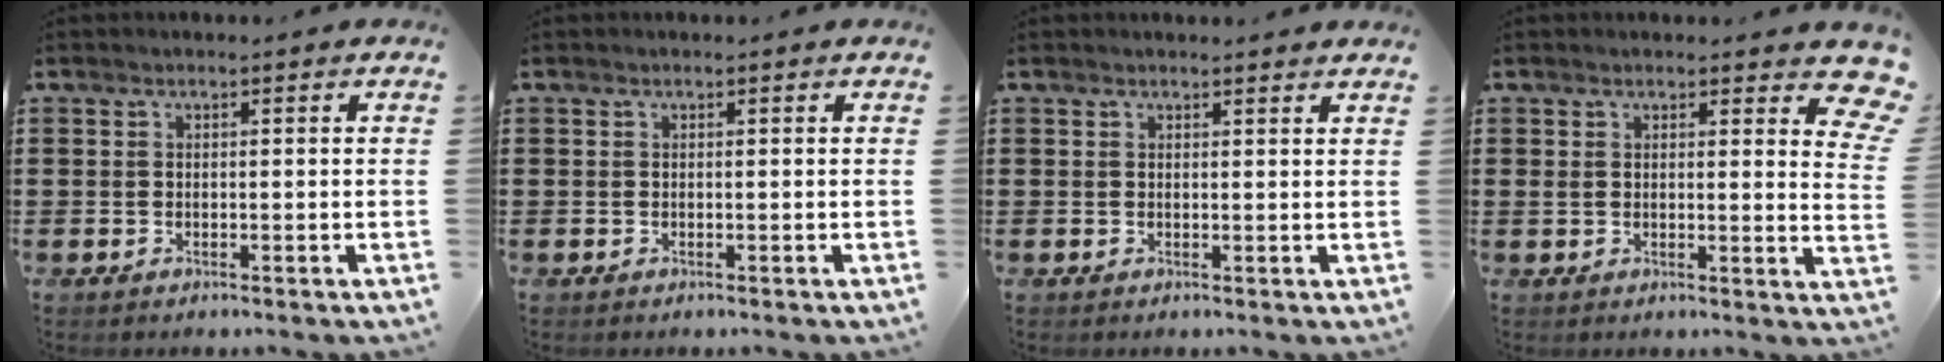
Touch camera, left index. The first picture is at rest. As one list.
[{"total": 0.0}, {"total": 1.0, "force": [1.0, 0.0, 0.3], "torque": [0.001, -0.005, 0.017]}, {"total": 4.0, "force": [2.9, 1.4, 2.4], "torque": [-0.036, -0.007, 0.048]}]